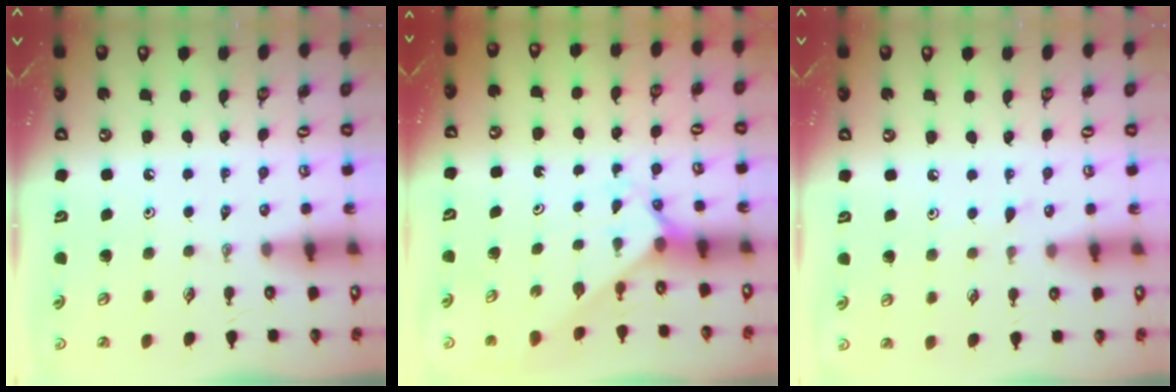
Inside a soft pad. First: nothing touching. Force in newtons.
{"total": 2.5, "press": 2.5, "slide": 0.2}
{"total": 5.1, "press": 5.1, "slide": 0.6}